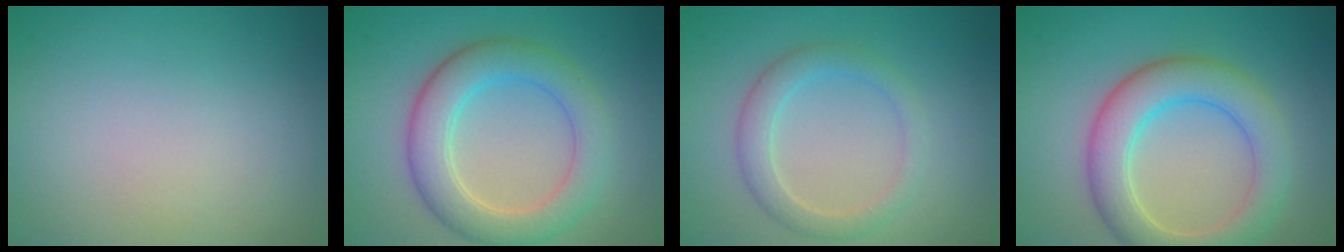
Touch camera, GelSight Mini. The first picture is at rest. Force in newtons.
{"total": 5.5, "press": 5.5, "slide": 0.0}
{"total": 2.7, "press": 2.7, "slide": 0.1}
{"total": 5.7, "press": 5.7, "slide": 0.2}